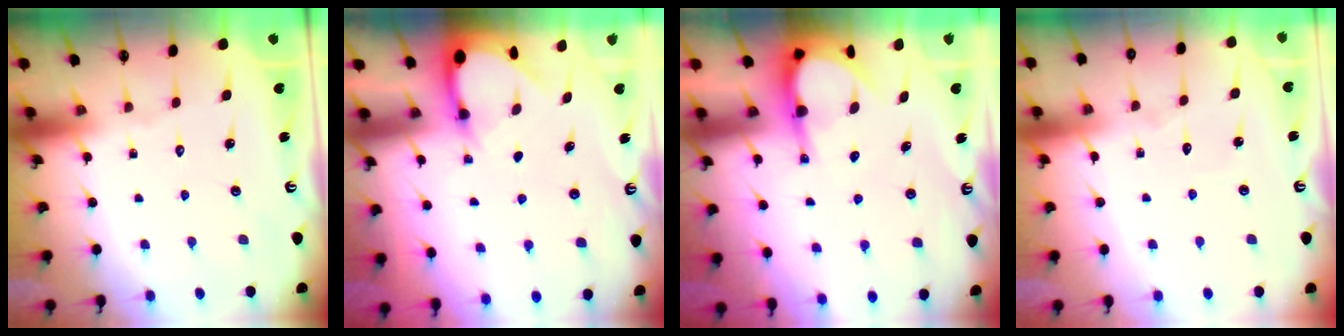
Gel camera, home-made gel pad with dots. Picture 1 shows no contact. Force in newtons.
{"total": 3.1, "press": 3.1, "slide": 0.2}
{"total": 5.5, "press": 5.5, "slide": 0.4}
{"total": 3.6, "press": 3.6, "slide": 0.4}